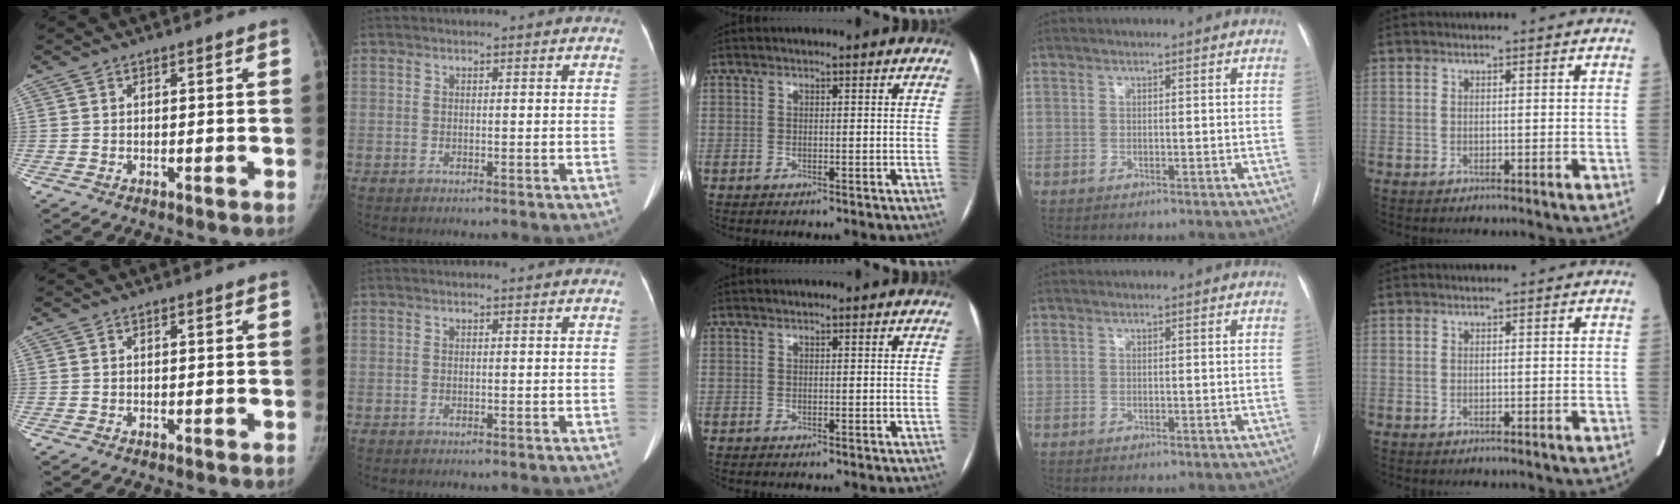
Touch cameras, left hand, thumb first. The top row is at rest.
{}